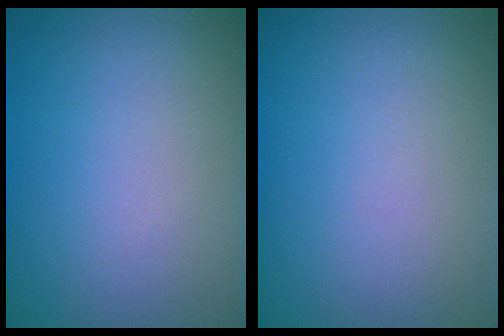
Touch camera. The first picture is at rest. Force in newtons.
{"total": 0.0}